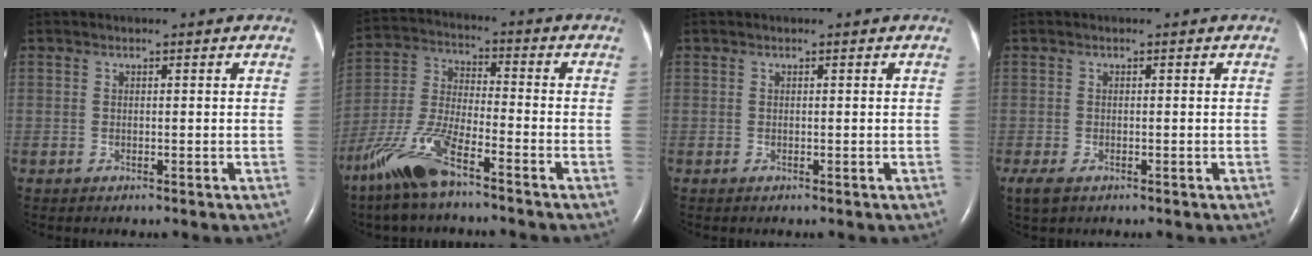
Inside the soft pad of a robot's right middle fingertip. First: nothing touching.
{"total": 11.7, "force": [-8.0, 2.4, 8.1], "torque": [-0.190, -0.018, -0.160]}
{"total": 0.0}
{"total": 3.5, "force": [-2.1, 1.8, 2.1], "torque": [-0.052, -0.012, -0.034]}